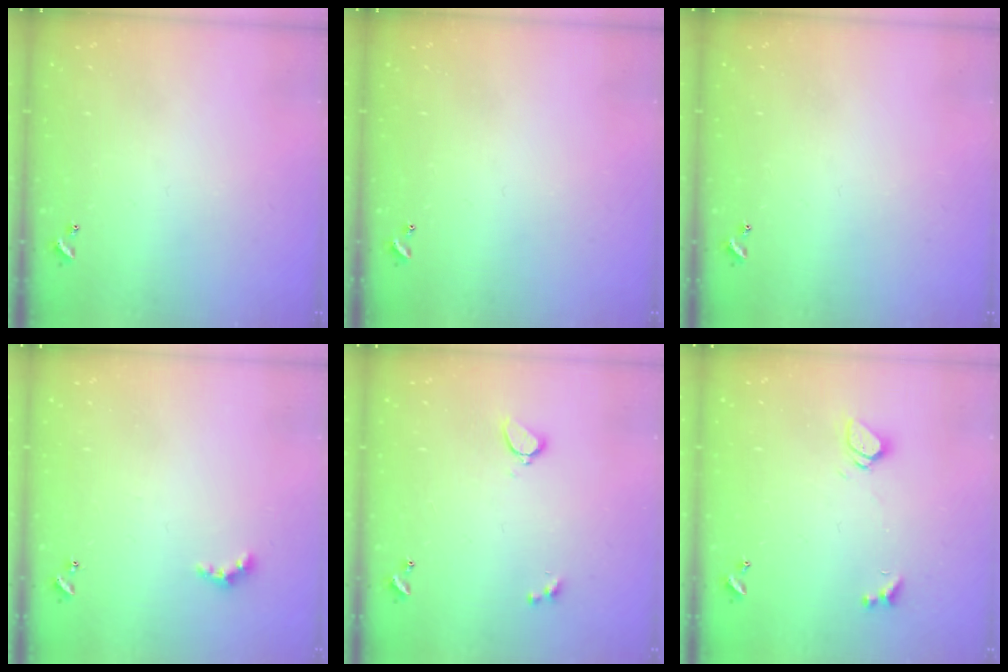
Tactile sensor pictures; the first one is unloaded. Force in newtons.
{"total": 0.0}
{"total": 0.0}
{"total": 2.4, "press": 2.3, "slide": 0.5}
{"total": 3.2, "press": 3.0, "slide": 1.0}
{"total": 2.4, "press": 2.3, "slide": 0.3}